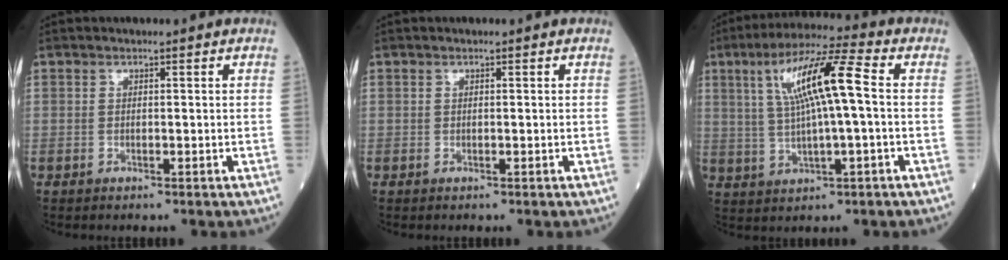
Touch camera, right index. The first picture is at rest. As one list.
[{"total": 0.0}, {"total": 12.5, "force": [2.0, 1.6, 12.2], "torque": [-0.232, 0.024, 0.036]}]